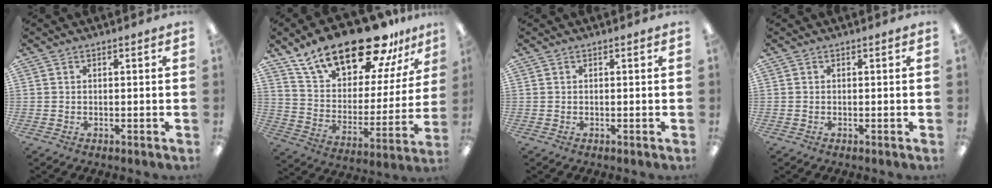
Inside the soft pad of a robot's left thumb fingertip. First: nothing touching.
{"total": 23.3, "force": [17.8, 9.2, 12.0], "torque": [-0.206, -0.116, 0.309]}
{"total": 0.0}
{"total": 0.0}